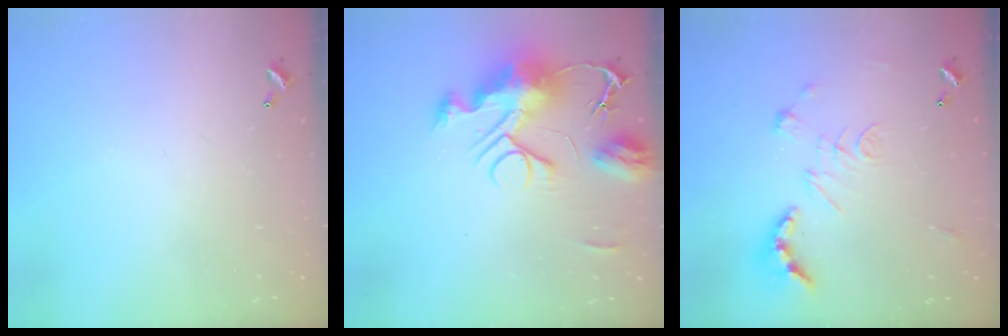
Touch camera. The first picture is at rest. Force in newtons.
{"total": 12.6, "press": 12.6, "slide": 1.2}
{"total": 2.5, "press": 2.0, "slide": 1.5}